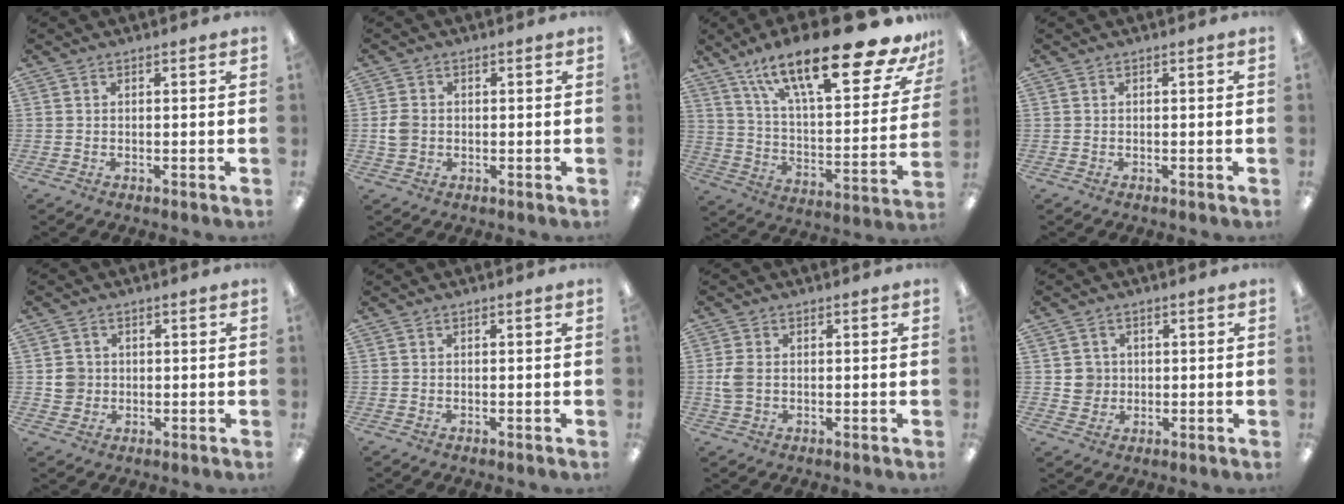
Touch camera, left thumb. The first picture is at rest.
{"total": 3.8, "force": [-0.1, 3.3, 1.9], "torque": [-0.026, 0.005, -0.002]}
{"total": 26.9, "force": [18.0, 7.6, 18.5], "torque": [-0.280, -0.114, 0.292]}
{"total": 0.0}
{"total": 3.4, "force": [0.1, 3.3, 1.0], "torque": [-0.005, -0.001, -0.001]}
{"total": 0.0}
{"total": 4.3, "force": [0.1, 3.0, 3.1], "torque": [-0.065, -0.001, -0.002]}
{"total": 4.1, "force": [0.6, 4.1, 0.4], "torque": [0.006, -0.001, 0.007]}